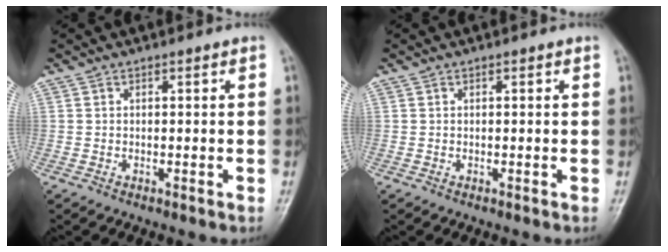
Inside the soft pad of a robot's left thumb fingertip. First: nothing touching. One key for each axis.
{"total": 0.0}